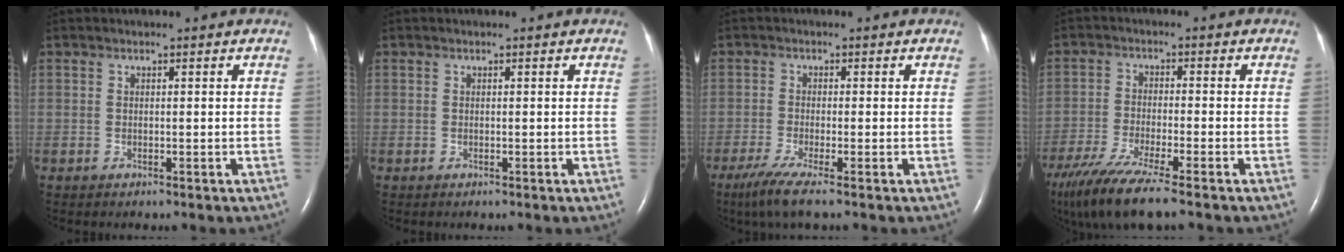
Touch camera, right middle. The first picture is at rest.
{"total": 0.0}
{"total": 4.9, "force": [-3.2, 0.0, 3.8], "torque": [-0.080, -0.018, -0.063]}
{"total": 11.9, "force": [-9.2, 0.2, 7.4], "torque": [-0.141, -0.034, -0.159]}